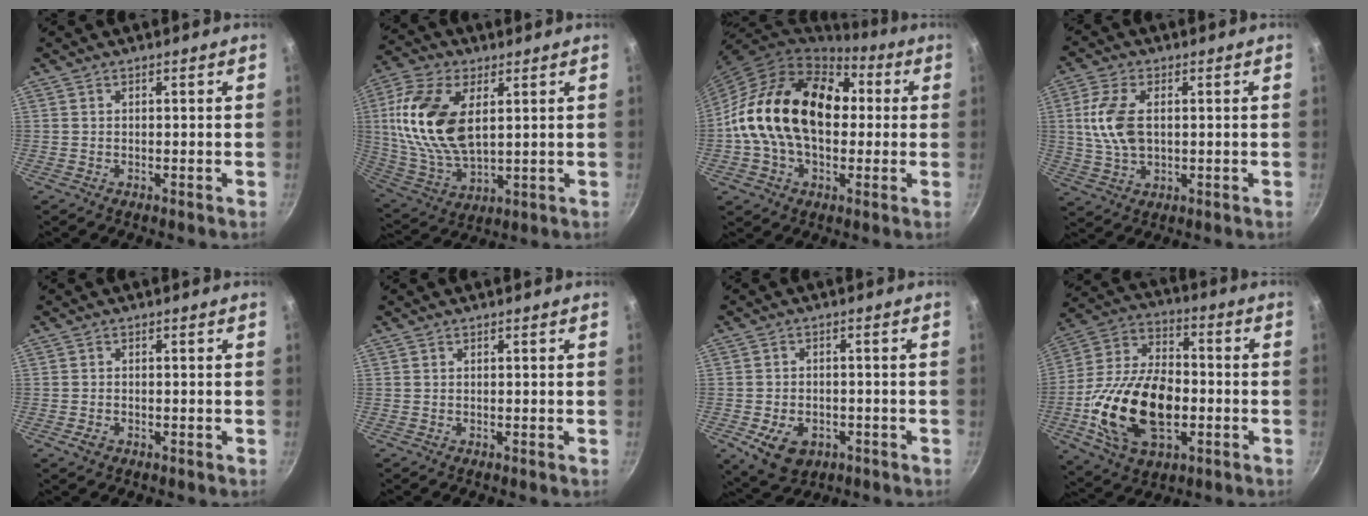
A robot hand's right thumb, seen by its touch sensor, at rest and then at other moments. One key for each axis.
{"total": 18.1, "fx": 4.2, "fy": 10.0, "fz": 14.6, "tx": -0.284, "ty": -0.011, "tz": 0.085}
{"total": 22.5, "fx": 1.4, "fy": 15.2, "fz": 16.5, "tx": -0.256, "ty": 0.041, "tz": 0.014}
{"total": 9.6, "fx": 1.3, "fy": 5.6, "fz": 7.7, "tx": -0.154, "ty": 0.000, "tz": 0.024}
{"total": 1.9, "fx": -0.9, "fy": 1.3, "fz": 1.1, "tx": -0.024, "ty": 0.005, "tz": -0.015}
{"total": 0.0}
{"total": 8.7, "fx": -3.3, "fy": 6.1, "fz": 5.3, "tx": -0.073, "ty": 0.008, "tz": -0.042}
{"total": 22.8, "fx": -4.5, "fy": 13.9, "fz": 17.6, "tx": -0.311, "ty": 0.033, "tz": -0.081}